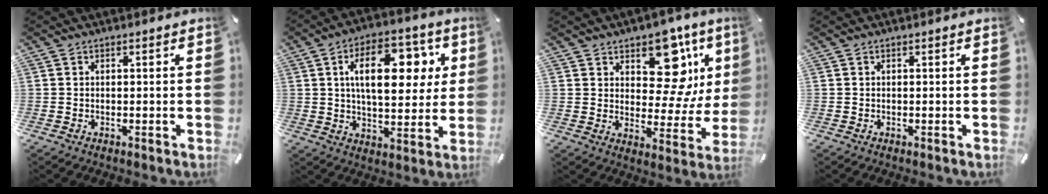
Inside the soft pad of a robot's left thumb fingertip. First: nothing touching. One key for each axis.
{"total": 17.5, "fx": 5.2, "fy": 9.6, "fz": 13.7, "tx": -0.207, "ty": 0.003, "tz": 0.084}
{"total": 14.9, "fx": 8.2, "fy": 8.7, "fz": 8.9, "tx": -0.109, "ty": -0.069, "tz": 0.140}
{"total": 0.0}